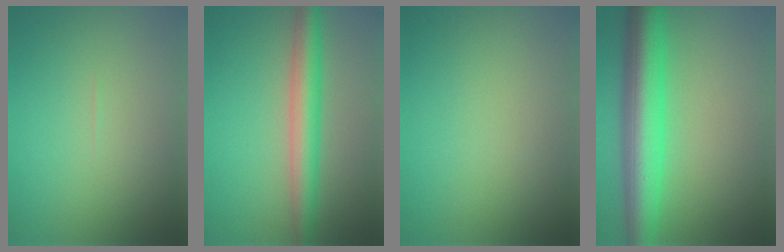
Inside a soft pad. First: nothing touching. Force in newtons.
{"total": 4.5, "press": 4.5, "slide": 0.0}
{"total": 0.0}
{"total": 7.8, "press": 7.8, "slide": 0.1}